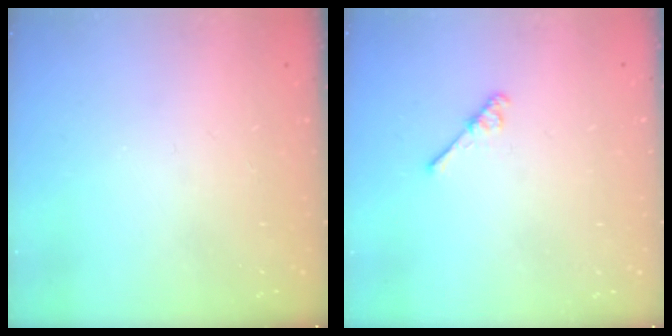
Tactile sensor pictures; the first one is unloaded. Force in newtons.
{"total": 4.2, "press": 4.2, "slide": 0.6}